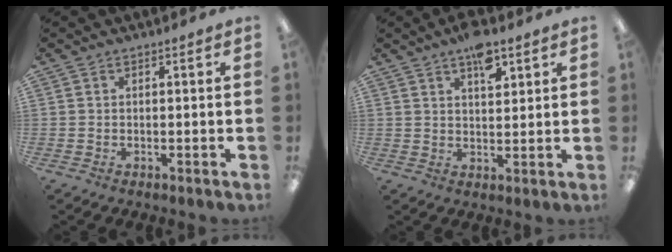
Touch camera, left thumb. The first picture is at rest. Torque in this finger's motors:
{"motor_torque": [2.03, 0.89, 0.99, -0.56, 0.00]}